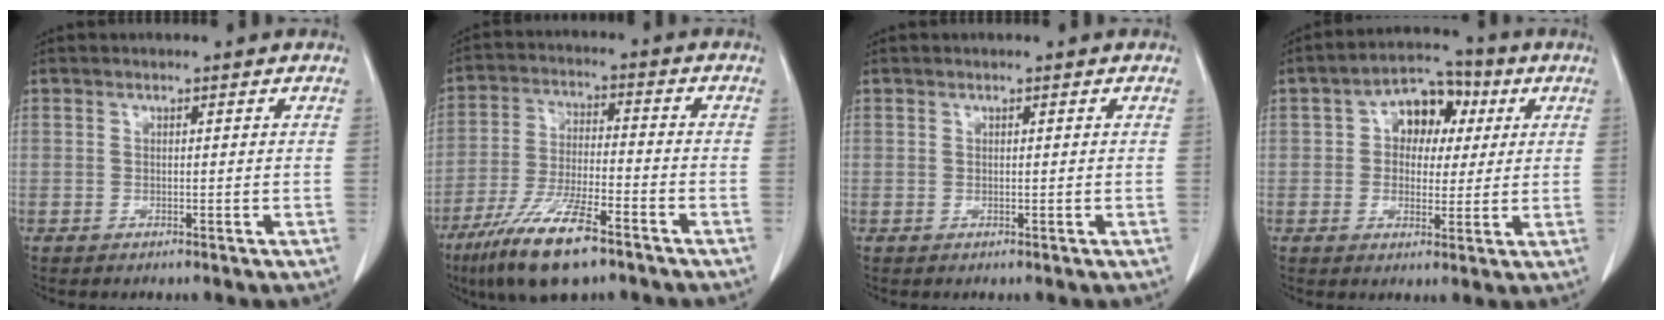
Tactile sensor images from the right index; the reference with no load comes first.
{"total": 13.6, "force": [-8.8, 3.0, 9.9], "torque": [-0.196, -0.021, -0.156]}
{"total": 0.0}
{"total": 9.0, "force": [2.1, 6.1, 6.4], "torque": [-0.104, 0.035, 0.034]}